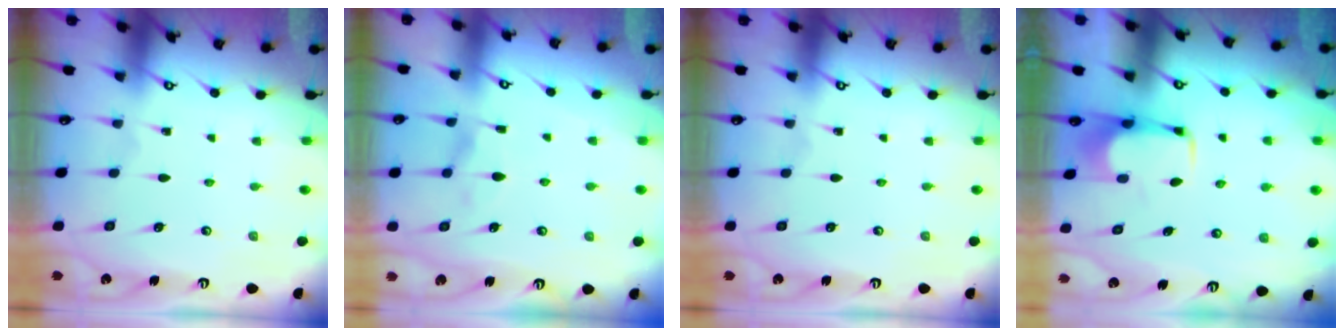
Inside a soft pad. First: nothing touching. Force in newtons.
{"total": 2.3, "press": 2.1, "slide": 0.9}
{"total": 0.0}
{"total": 1.9, "press": 1.9, "slide": 0.2}